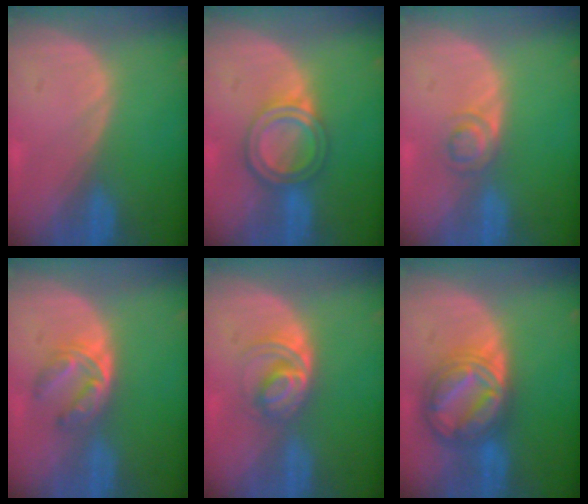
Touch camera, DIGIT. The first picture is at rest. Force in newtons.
{"total": 6.1, "press": 5.3, "slide": 3.0}
{"total": 3.0, "press": 2.9, "slide": 0.2}
{"total": 6.0, "press": 4.9, "slide": 3.5}
{"total": 5.2, "press": 4.9, "slide": 1.7}
{"total": 9.1, "press": 9.1, "slide": 0.6}